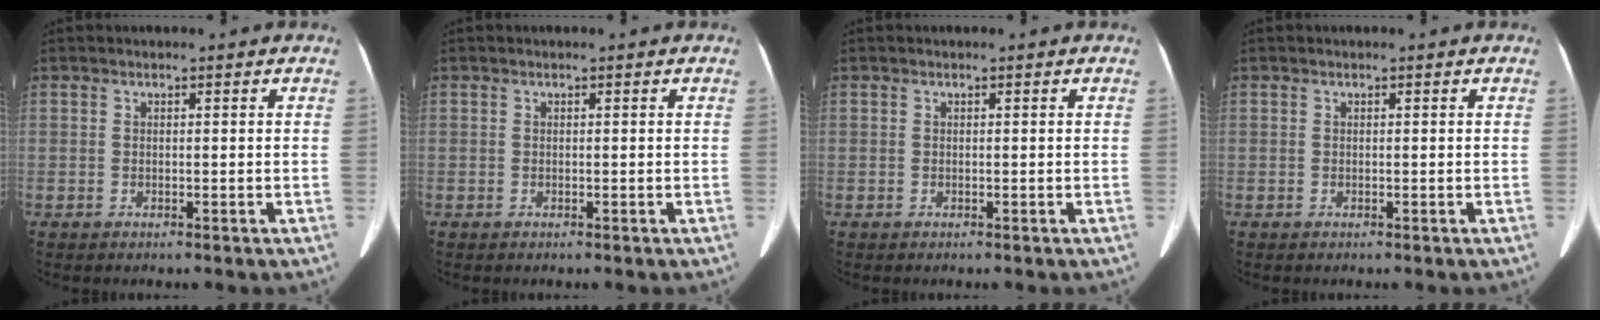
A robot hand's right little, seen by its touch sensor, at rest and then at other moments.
{"total": 0.0}
{"total": 0.0}
{"total": 0.0}